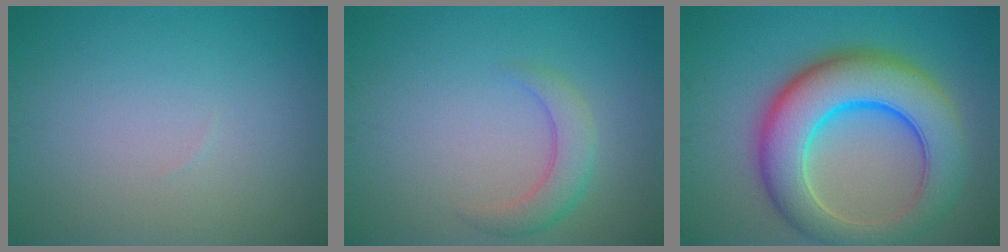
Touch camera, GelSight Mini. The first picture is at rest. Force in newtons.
{"total": 2.8, "press": 2.8, "slide": 0.1}
{"total": 10.8, "press": 10.8, "slide": 0.4}